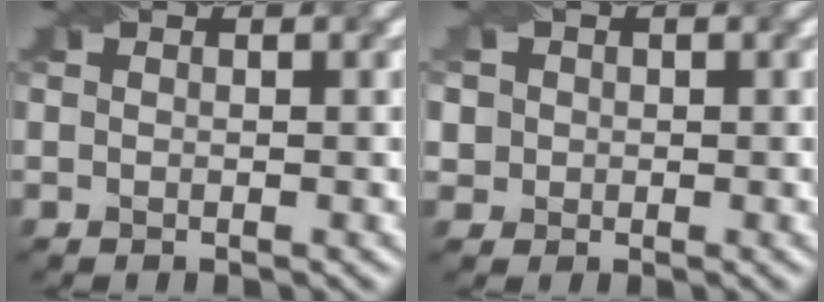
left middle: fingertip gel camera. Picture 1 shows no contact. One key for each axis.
{"total": 4.4, "fx": 1.5, "fy": 3.7, "fz": 1.7, "tx": -0.033, "ty": 0.025, "tz": 0.011}